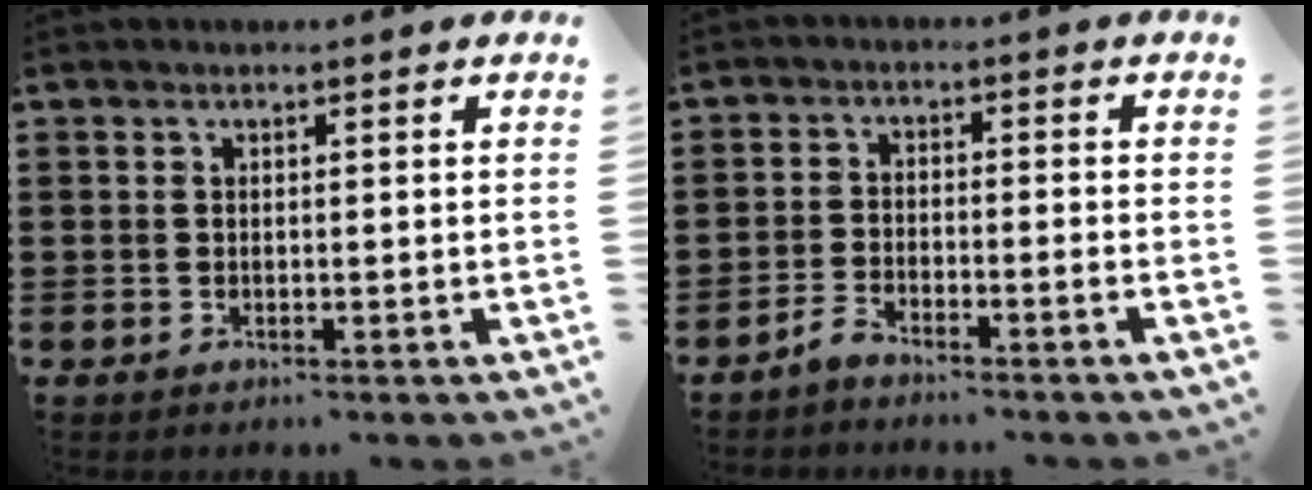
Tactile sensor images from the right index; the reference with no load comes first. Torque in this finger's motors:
{"motor_torque": [0.43, 0.37, 0.11, 0.00]}